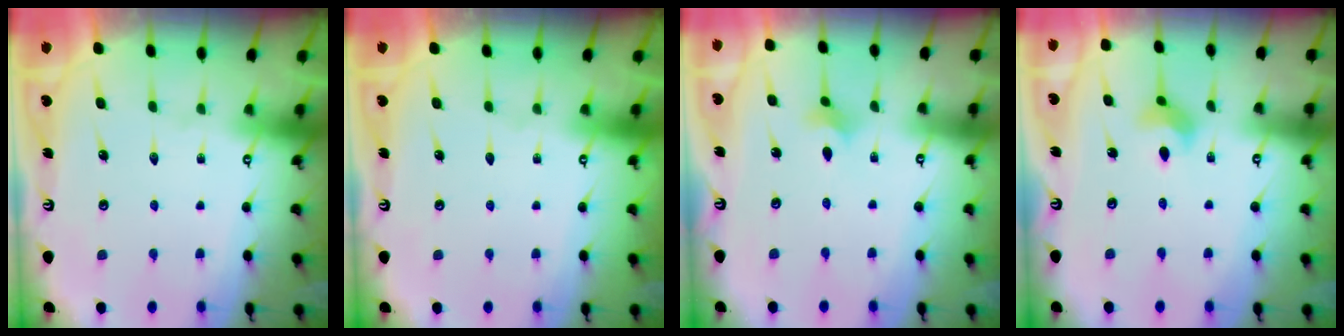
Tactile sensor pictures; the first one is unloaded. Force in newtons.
{"total": 0.0}
{"total": 2.0, "press": 1.9, "slide": 0.6}
{"total": 5.8, "press": 5.8, "slide": 0.5}